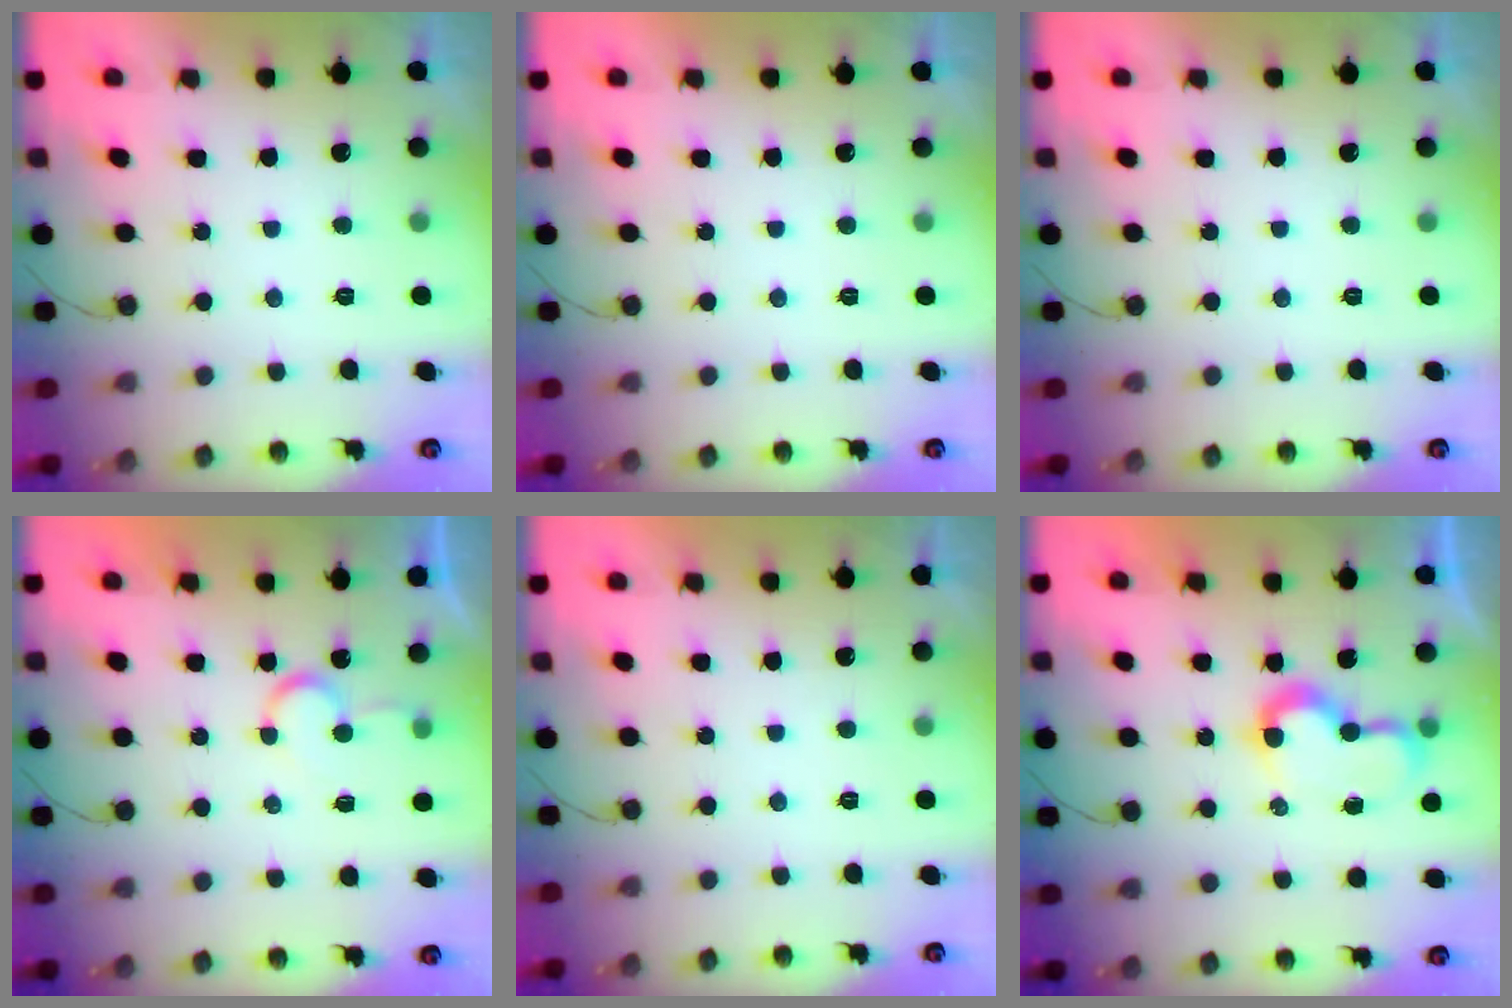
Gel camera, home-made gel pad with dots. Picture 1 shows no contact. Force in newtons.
{"total": 1.9, "press": 1.9, "slide": 0.1}
{"total": 0.0}
{"total": 6.3, "press": 6.2, "slide": 0.6}
{"total": 1.8, "press": 1.8, "slide": 0.0}
{"total": 7.6, "press": 7.6, "slide": 0.5}